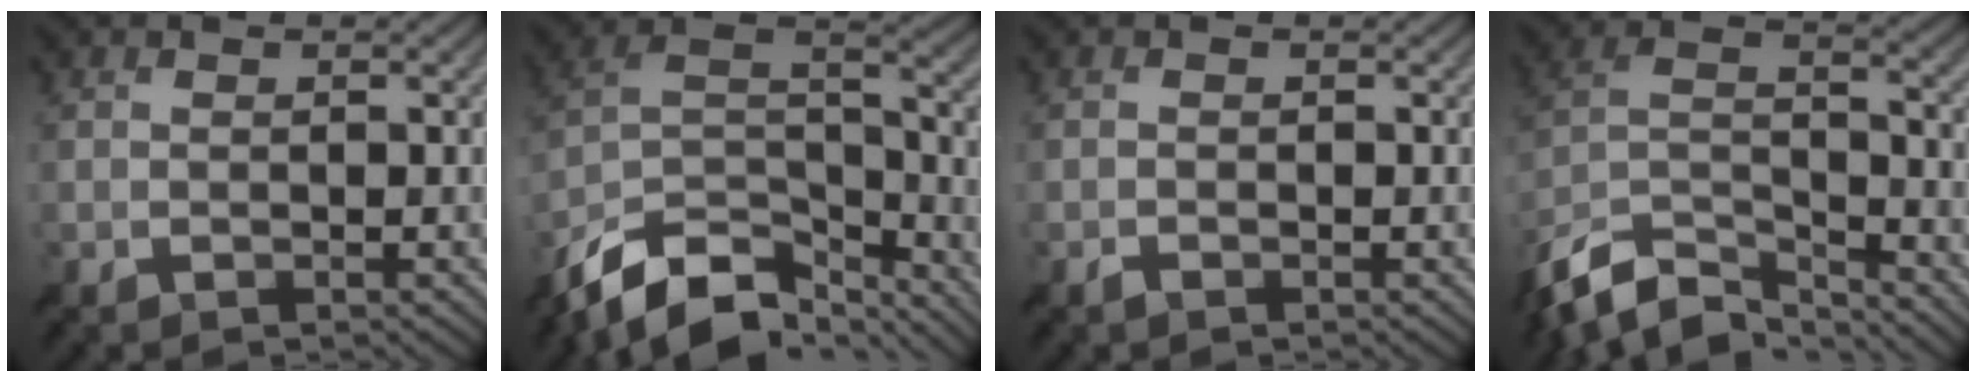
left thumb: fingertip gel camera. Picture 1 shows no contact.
{"total": 14.5, "force": [-11.2, 6.1, 6.9], "torque": [-0.166, -0.002, -0.199]}
{"total": 0.7, "force": [-0.7, 0.3, 0.2], "torque": [-0.002, -0.001, -0.010]}
{"total": 11.8, "force": [-9.5, 3.9, 5.8], "torque": [-0.133, -0.013, -0.186]}